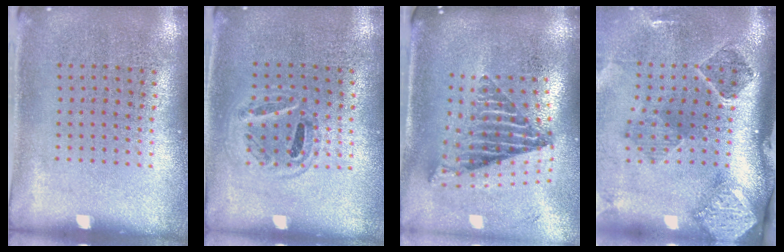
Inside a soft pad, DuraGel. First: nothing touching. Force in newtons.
{"total": 0.9, "press": 0.9, "slide": 0.1}
{"total": 2.6, "press": 1.7, "slide": 1.9}
{"total": 3.0, "press": 1.9, "slide": 2.3}